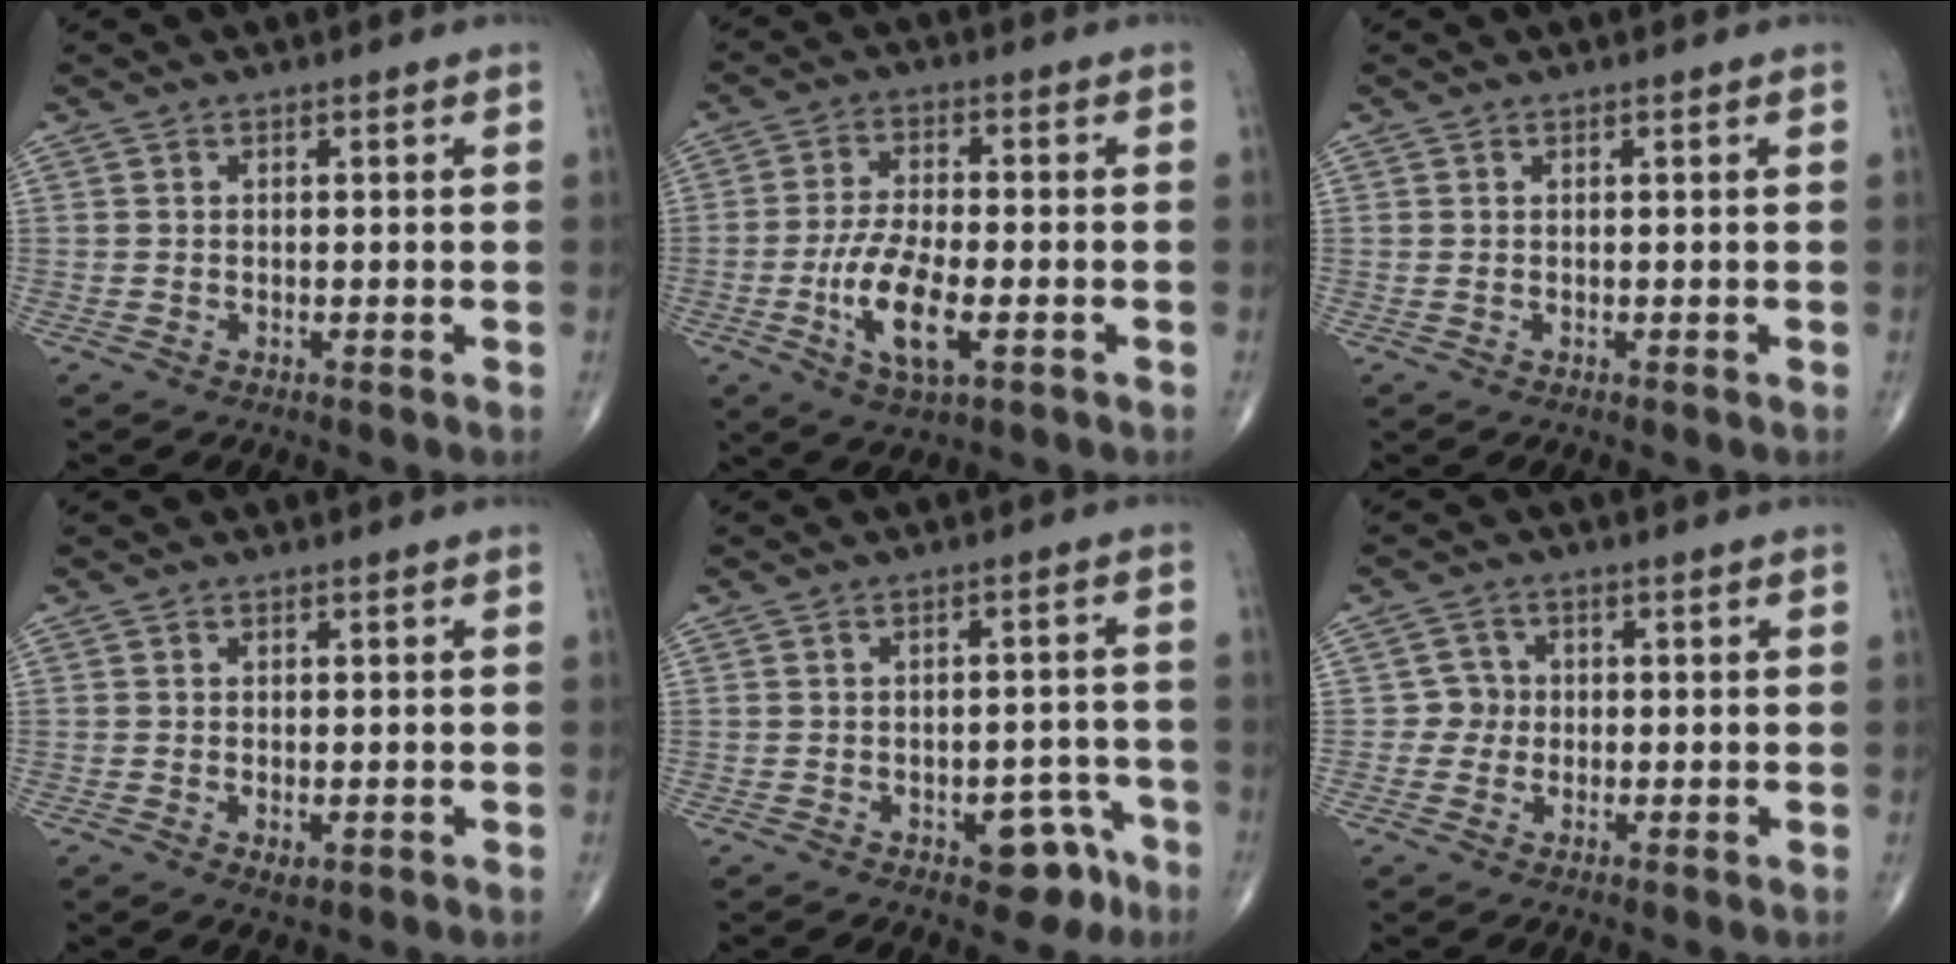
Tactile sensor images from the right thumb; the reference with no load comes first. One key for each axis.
{"total": 11.3, "fx": -3.5, "fy": 4.6, "fz": 9.8, "tx": -0.187, "ty": 0.005, "tz": -0.061}
{"total": 0.0}
{"total": 1.8, "fx": -0.5, "fy": 0.9, "fz": 1.4, "tx": -0.022, "ty": -0.003, "tz": -0.006}
{"total": 6.8, "fx": -3.6, "fy": 3.7, "fz": 4.4, "tx": -0.025, "ty": 0.035, "tz": -0.040}
{"total": 3.0, "fx": -0.3, "fy": 2.9, "fz": 0.3, "tx": 0.019, "ty": 0.010, "tz": -0.013}